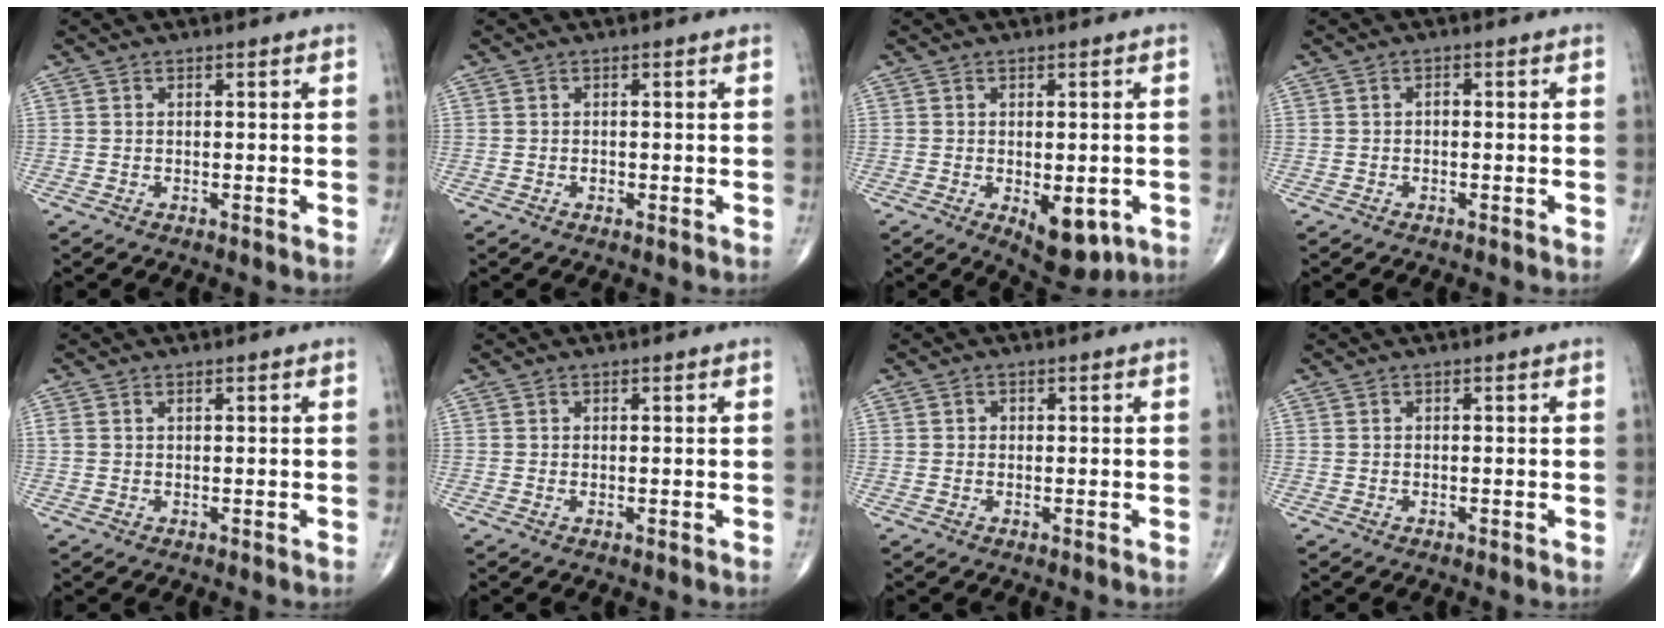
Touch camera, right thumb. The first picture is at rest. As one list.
[{"total": 0.6, "force": [-0.2, 0.4, 0.4], "torque": [-0.006, 0.000, -0.004]}, {"total": 8.0, "force": [-2.5, 3.9, 6.5], "torque": [-0.069, -0.007, -0.022]}, {"total": 0.8, "force": [-0.2, 0.5, 0.5], "torque": [-0.002, 0.003, -0.007]}, {"total": 1.1, "force": [0.5, 0.7, 0.7], "torque": [-0.019, 0.011, 0.015]}, {"total": 0.0}, {"total": 0.7, "force": [0.1, 0.7, 0.2], "torque": [0.004, 0.002, 0.001]}, {"total": 0.0}]